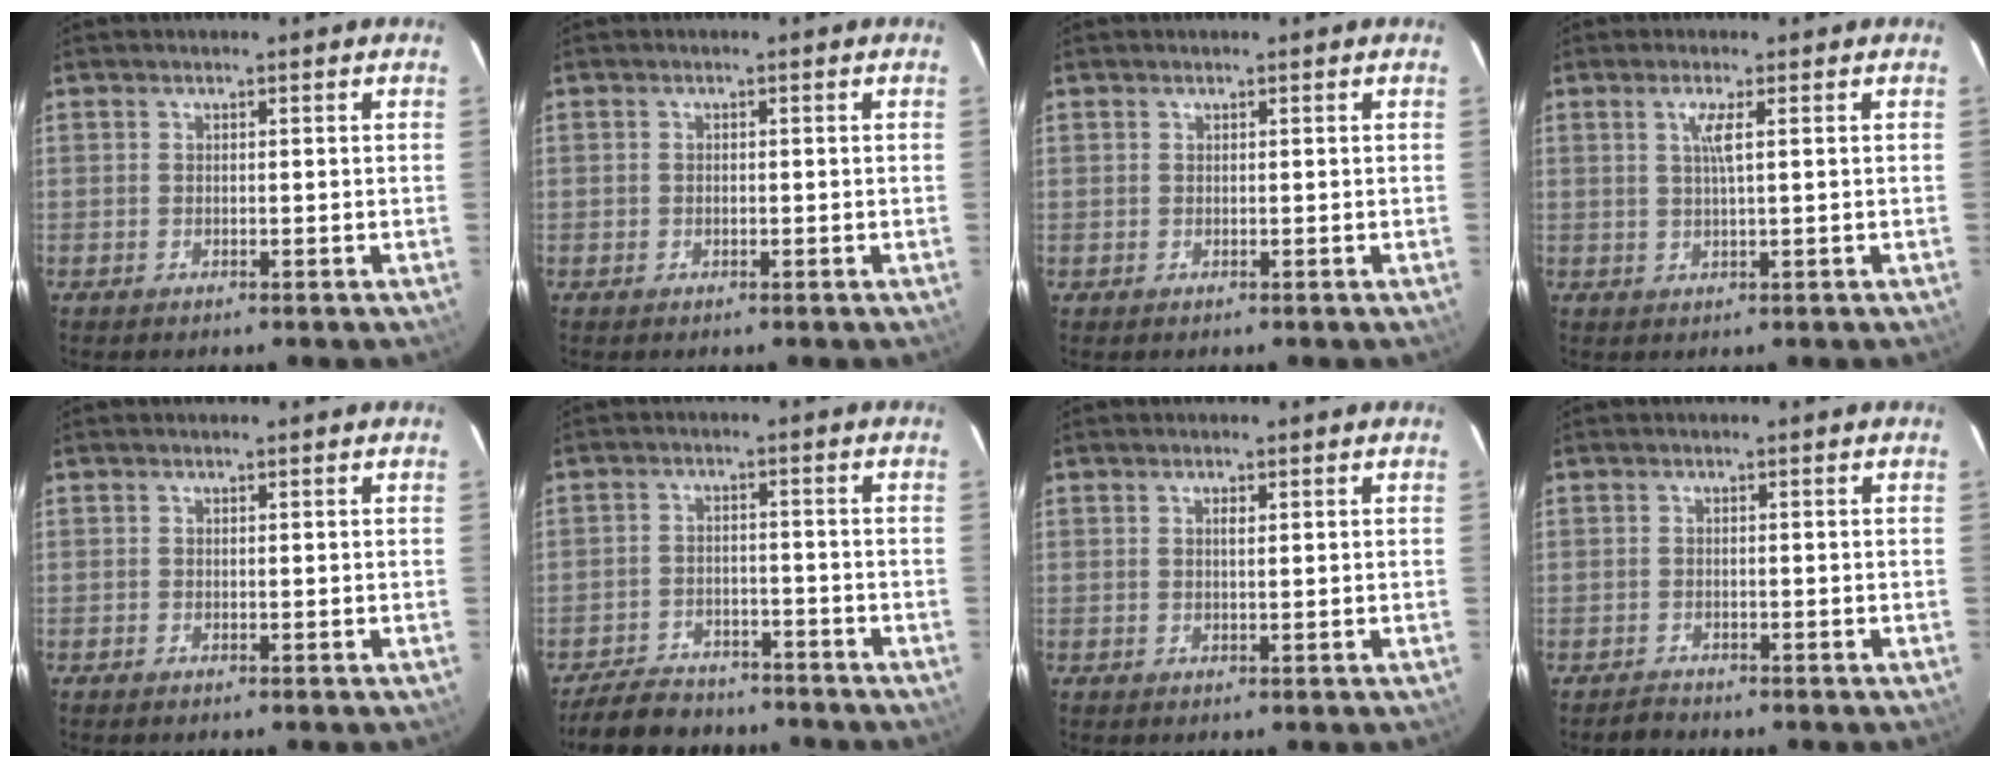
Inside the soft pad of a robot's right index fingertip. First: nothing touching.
{"total": 0.8, "force": [-0.2, 0.7, 0.4], "torque": [-0.006, 0.001, -0.005]}
{"total": 0.7, "force": [0.2, 0.6, -0.2], "torque": [0.008, 0.002, 0.002]}
{"total": 2.8, "force": [0.9, -0.3, 2.6], "torque": [-0.051, -0.004, 0.018]}
{"total": 0.0}
{"total": 11.1, "force": [-9.5, 4.8, 3.3], "torque": [-0.089, 0.008, -0.135]}
{"total": 1.1, "force": [0.5, 0.4, 0.9], "torque": [-0.015, 0.001, 0.007]}
{"total": 1.6, "force": [-1.4, 0.6, -0.3], "torque": [0.004, 0.004, -0.024]}